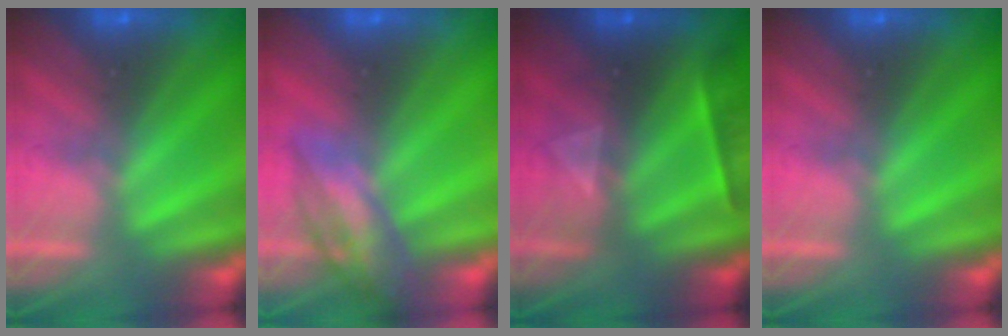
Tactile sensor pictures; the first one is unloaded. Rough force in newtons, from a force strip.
{"total": 2.4}
{"total": 2.3}
{"total": 0.0}